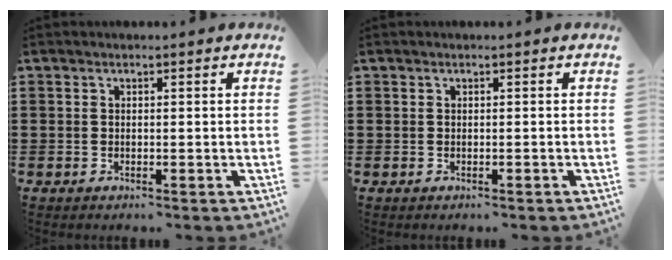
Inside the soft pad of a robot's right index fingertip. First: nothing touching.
{"total": 0.0}